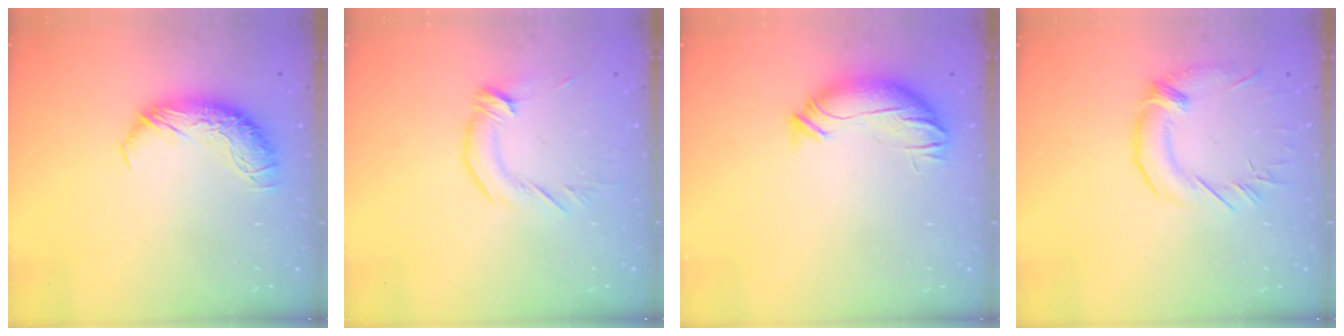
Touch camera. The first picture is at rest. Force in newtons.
{"total": 2.1, "press": 2.1, "slide": 0.5}
{"total": 3.7, "press": 3.2, "slide": 1.8}
{"total": 1.5, "press": 0.3, "slide": 1.5}